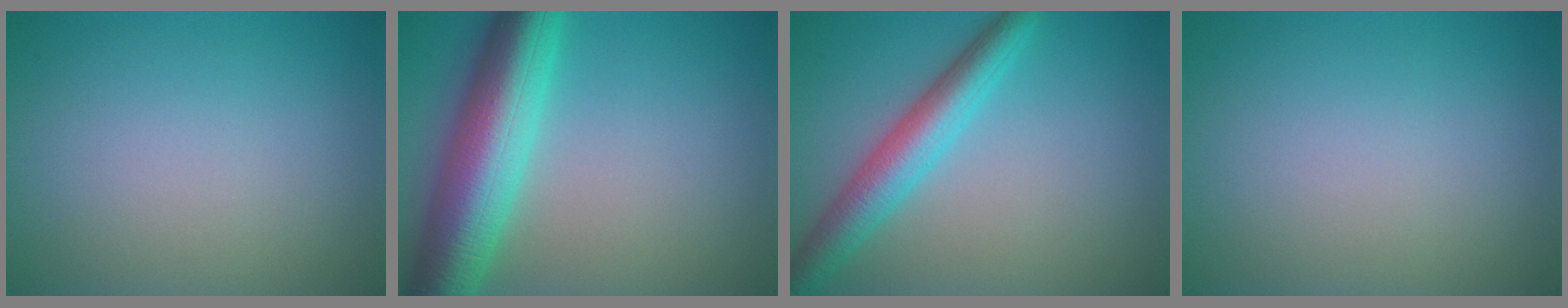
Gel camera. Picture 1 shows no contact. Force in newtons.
{"total": 10.0, "press": 10.0, "slide": 0.2}
{"total": 4.8, "press": 4.8, "slide": 0.2}
{"total": 0.0}